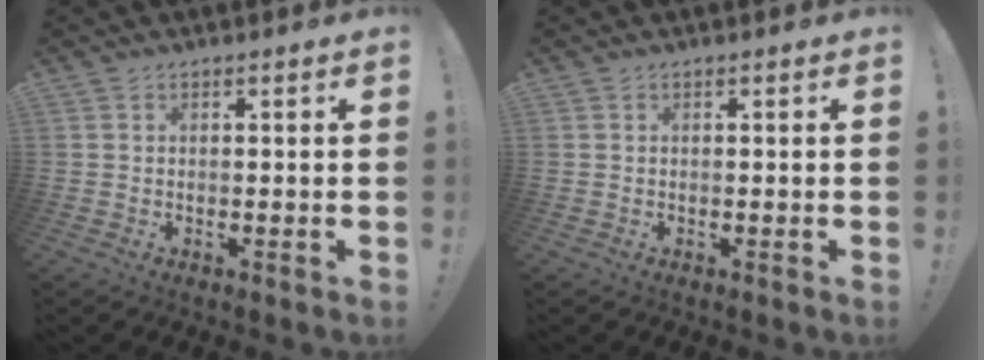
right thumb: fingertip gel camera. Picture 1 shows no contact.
{"total": 0.0}